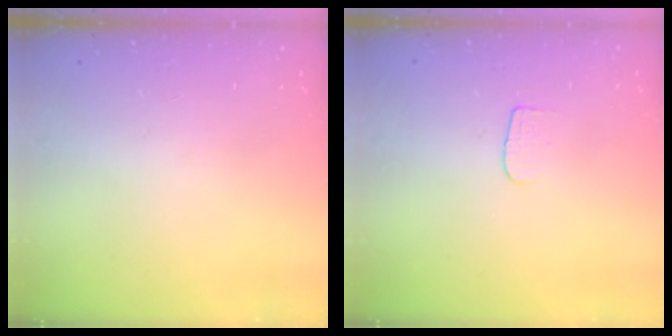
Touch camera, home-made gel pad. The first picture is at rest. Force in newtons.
{"total": 4.8, "press": 4.8, "slide": 0.5}